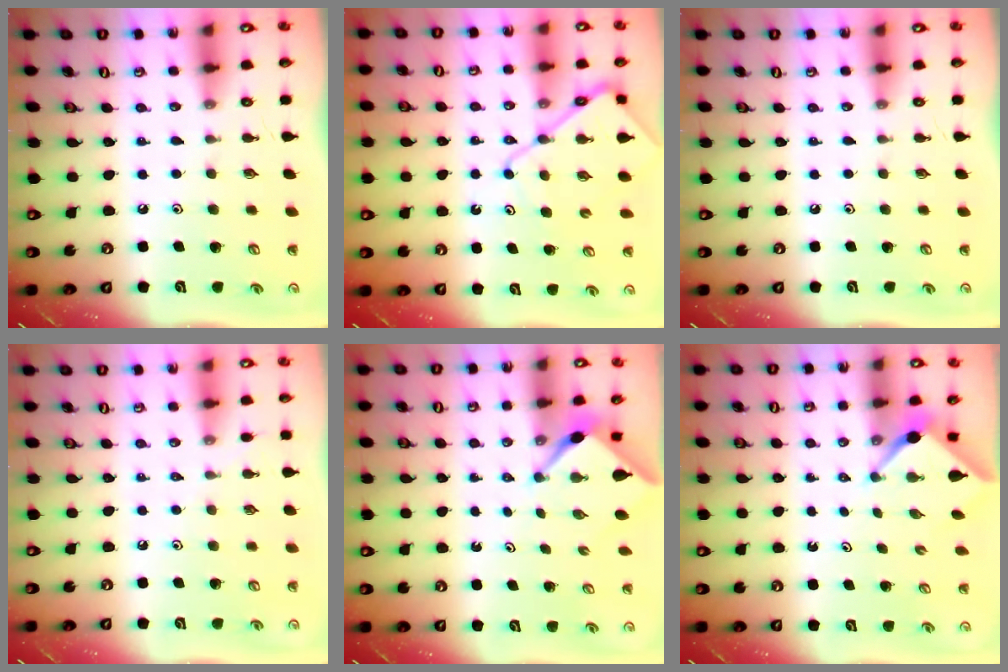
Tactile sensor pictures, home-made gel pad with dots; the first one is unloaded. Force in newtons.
{"total": 11.7, "press": 11.6, "slide": 1.1}
{"total": 0.0}
{"total": 2.8, "press": 2.8, "slide": 0.4}
{"total": 2.3, "press": 2.3, "slide": 0.3}
{"total": 2.4, "press": 2.4, "slide": 0.3}